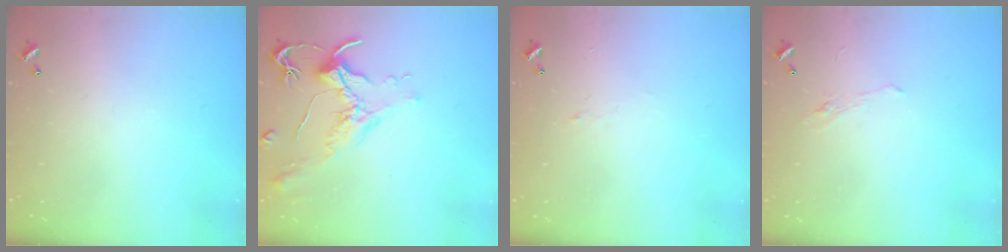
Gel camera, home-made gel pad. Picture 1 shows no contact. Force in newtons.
{"total": 1.6, "press": 1.5, "slide": 0.7}
{"total": 0.9, "press": 0.6, "slide": 0.6}
{"total": 2.2, "press": 2.1, "slide": 0.8}